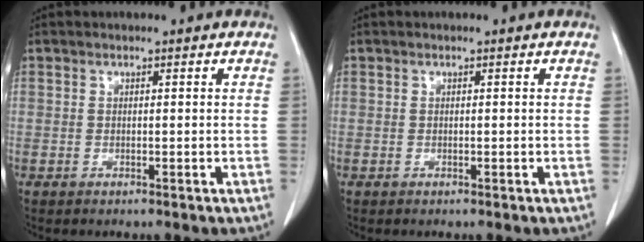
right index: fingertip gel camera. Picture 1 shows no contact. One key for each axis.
{"total": 0.0}